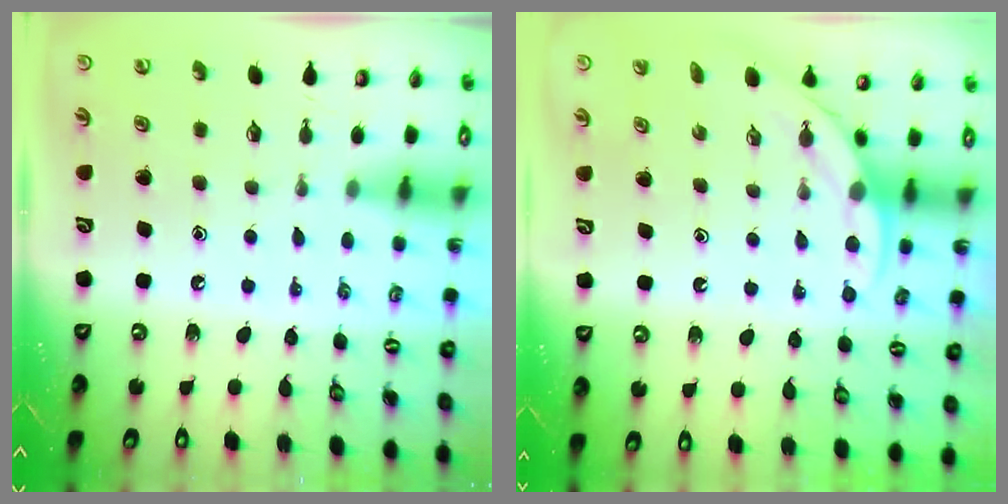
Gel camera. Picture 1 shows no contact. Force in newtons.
{"total": 5.4, "press": 5.4, "slide": 0.2}